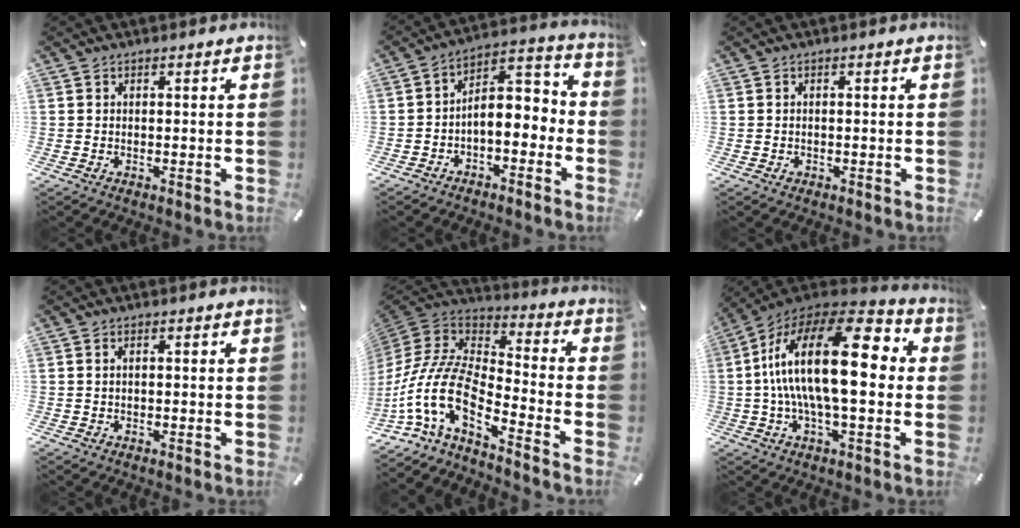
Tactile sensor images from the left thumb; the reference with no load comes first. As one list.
[{"total": 6.4, "force": [-2.2, 4.7, 3.8], "torque": [-0.050, -0.001, -0.041]}, {"total": 0.7, "force": [-0.2, 0.5, 0.3], "torque": [-0.007, 0.002, -0.006]}, {"total": 1.0, "force": [0.1, 0.5, 0.8], "torque": [-0.017, 0.003, 0.001]}, {"total": 16.2, "force": [-8.5, 7.4, 11.6], "torque": [-0.275, 0.002, -0.161]}, {"total": 24.4, "force": [2.2, 9.9, 22.1], "torque": [-0.427, -0.013, 0.026]}]